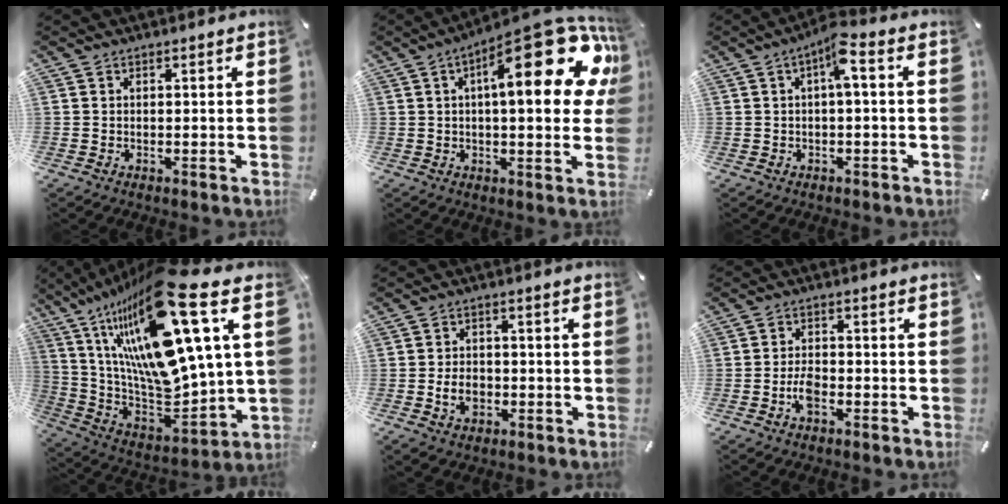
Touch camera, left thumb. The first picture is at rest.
{"total": 24.7, "force": [8.6, 8.6, 21.5], "torque": [-0.295, -0.046, 0.134]}
{"total": 5.7, "force": [0.7, 1.5, 5.5], "torque": [-0.098, 0.006, 0.009]}
{"total": 27.1, "force": [12.6, 8.5, 22.4], "torque": [-0.422, -0.107, 0.202]}
{"total": 5.2, "force": [-1.4, 3.8, 3.2], "torque": [-0.070, 0.004, -0.027]}
{"total": 4.2, "force": [-2.0, 2.2, 3.0], "torque": [-0.062, 0.006, -0.039]}